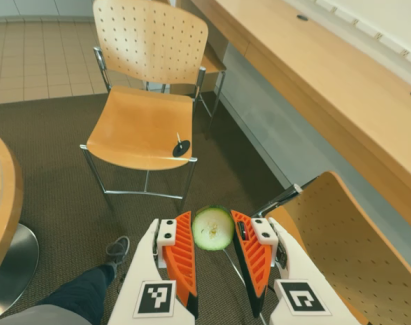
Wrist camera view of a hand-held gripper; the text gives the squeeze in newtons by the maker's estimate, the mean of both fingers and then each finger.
{"total": 8.9, "left": 8.6, "right": 9.2}